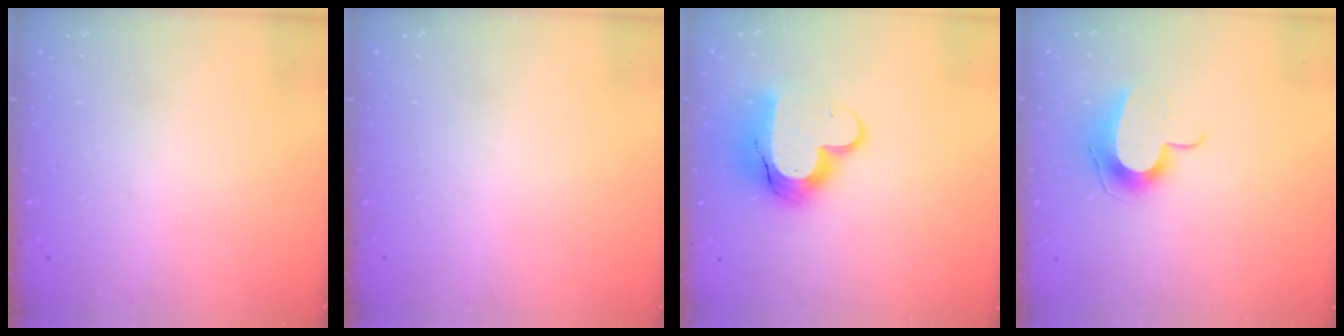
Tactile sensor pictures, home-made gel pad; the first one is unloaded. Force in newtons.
{"total": 0.0}
{"total": 14.0, "press": 13.9, "slide": 0.7}
{"total": 9.9, "press": 9.9, "slide": 0.4}